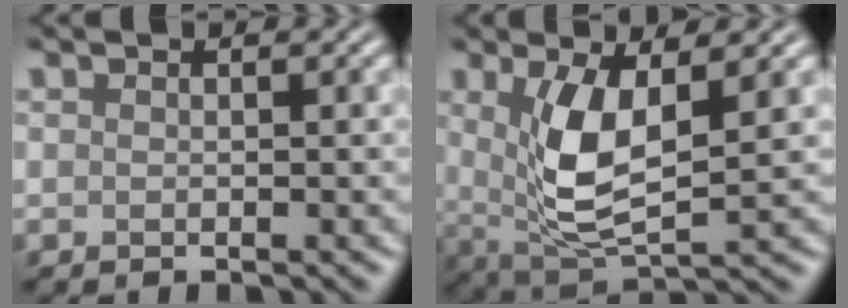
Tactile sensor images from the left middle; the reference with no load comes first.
{"total": 5.6, "force": [0.8, 1.9, 5.2], "torque": [-0.113, -0.016, 0.028]}